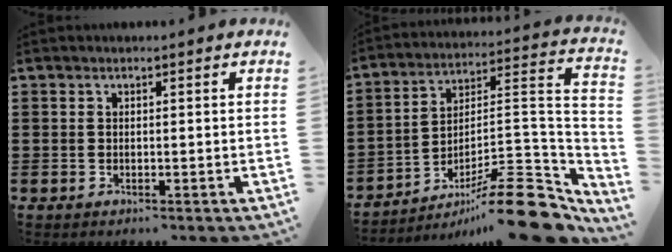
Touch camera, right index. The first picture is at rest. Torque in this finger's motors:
{"motor_torque": [0.23, -0.24, 0.47, 0.13]}